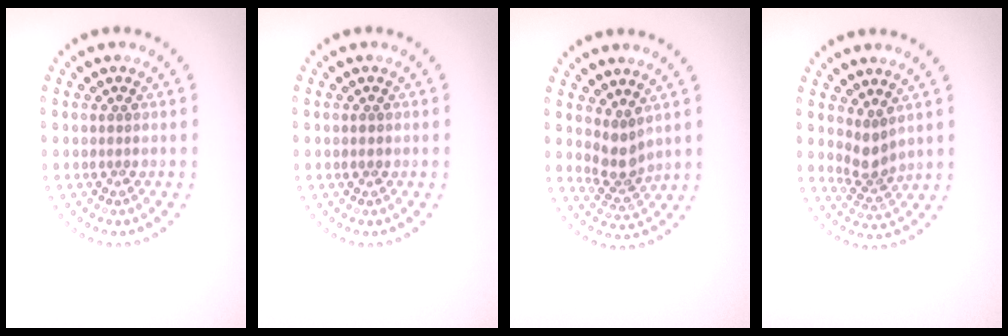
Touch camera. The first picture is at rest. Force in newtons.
{"total": 0.7, "press": 0.7, "slide": 0.0}
{"total": 2.6, "press": 2.0, "slide": 1.6}
{"total": 2.4, "press": 1.9, "slide": 1.6}